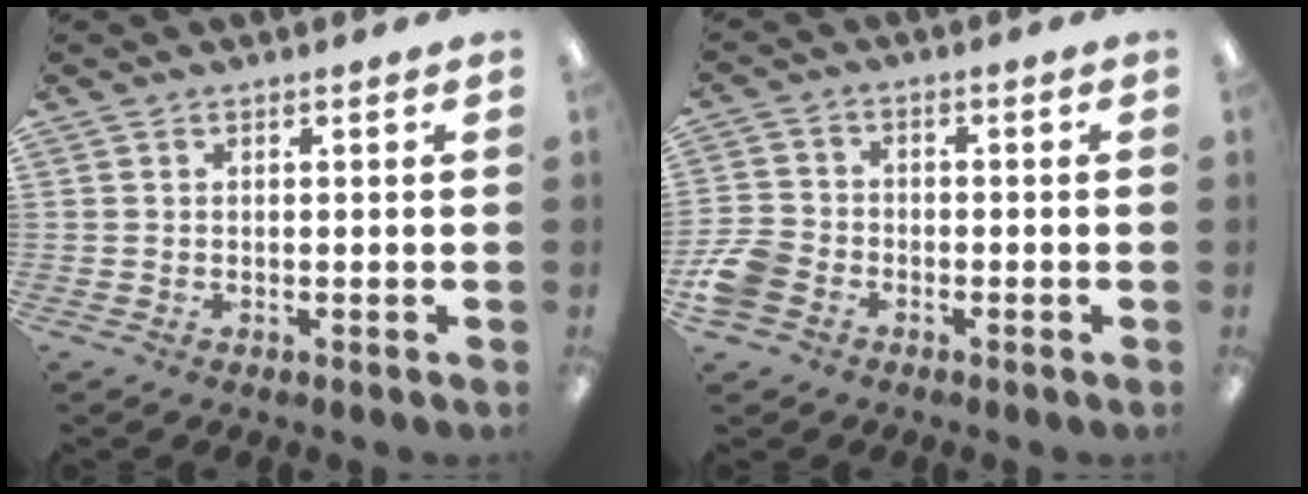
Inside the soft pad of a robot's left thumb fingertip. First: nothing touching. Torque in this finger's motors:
{"motor_torque": [-0.72, 0.84, 0.16, -0.19, 0.02]}